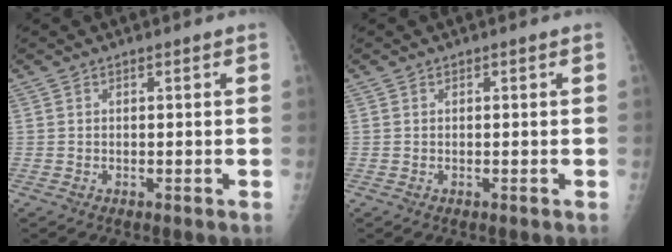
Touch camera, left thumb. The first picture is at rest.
{"total": 0.0}